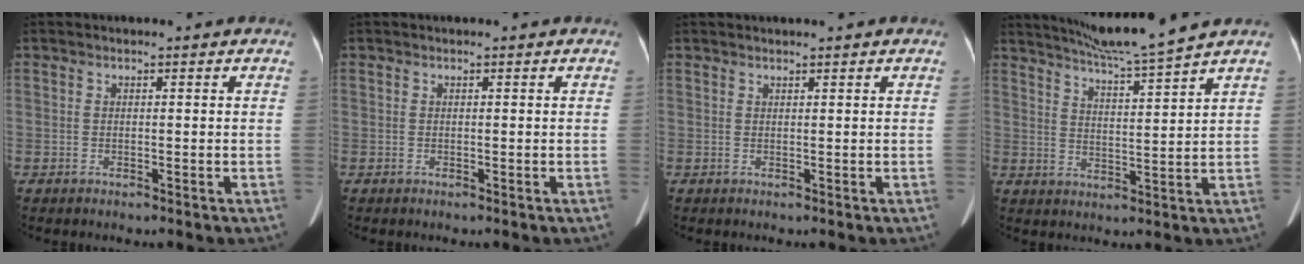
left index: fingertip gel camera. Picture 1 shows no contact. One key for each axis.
{"total": 0.0}
{"total": 1.5, "fx": 1.4, "fy": -0.1, "fz": 0.6, "tx": -0.009, "ty": 0.016, "tz": 0.025}
{"total": 9.6, "fx": 8.6, "fy": -2.1, "fz": 3.7, "tx": -0.070, "ty": -0.008, "tz": 0.145}